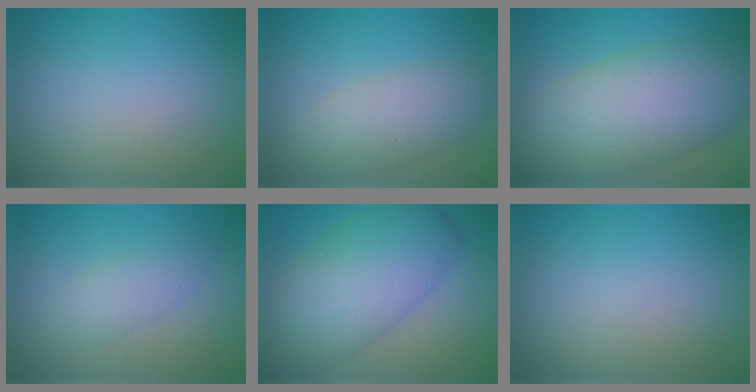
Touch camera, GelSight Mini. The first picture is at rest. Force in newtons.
{"total": 4.5, "press": 4.5, "slide": 0.1}
{"total": 11.2, "press": 11.2, "slide": 0.5}
{"total": 2.4, "press": 2.4, "slide": 0.0}
{"total": 9.3, "press": 9.3, "slide": 0.1}
{"total": 0.0}